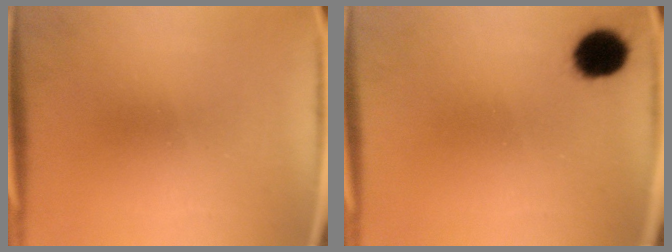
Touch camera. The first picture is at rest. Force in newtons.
{"total": 7.4}